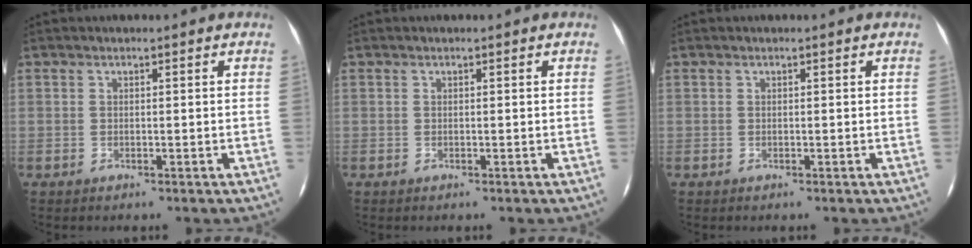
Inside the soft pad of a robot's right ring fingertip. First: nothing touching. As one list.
[{"total": 0.0}, {"total": 0.0}]